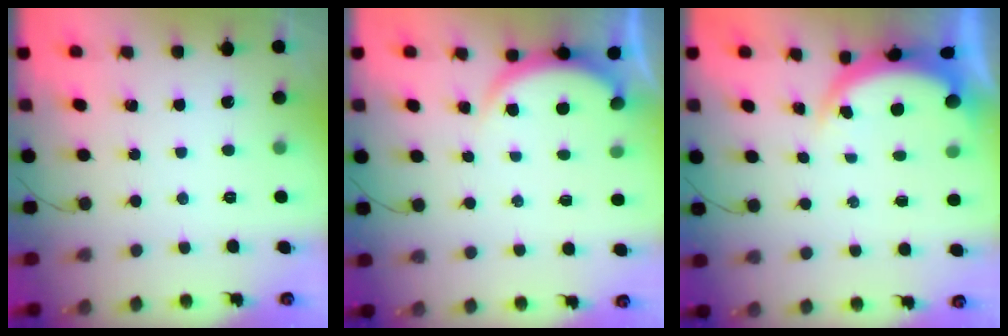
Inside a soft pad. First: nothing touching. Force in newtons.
{"total": 2.9, "press": 2.8, "slide": 0.5}
{"total": 4.6, "press": 4.6, "slide": 0.3}